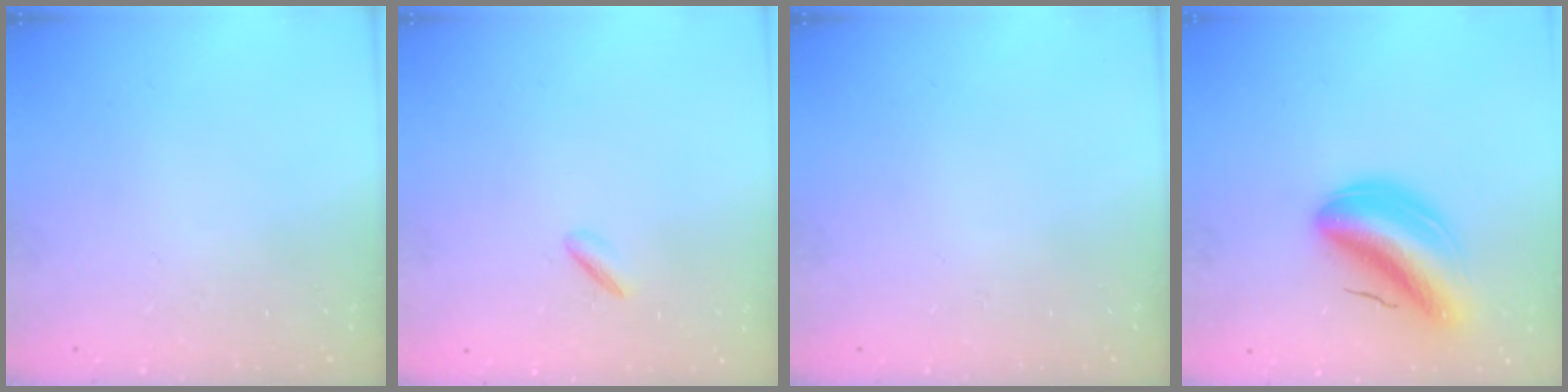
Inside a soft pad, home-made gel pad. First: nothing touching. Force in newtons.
{"total": 2.0, "press": 1.9, "slide": 0.7}
{"total": 0.0}
{"total": 12.7, "press": 12.1, "slide": 3.7}